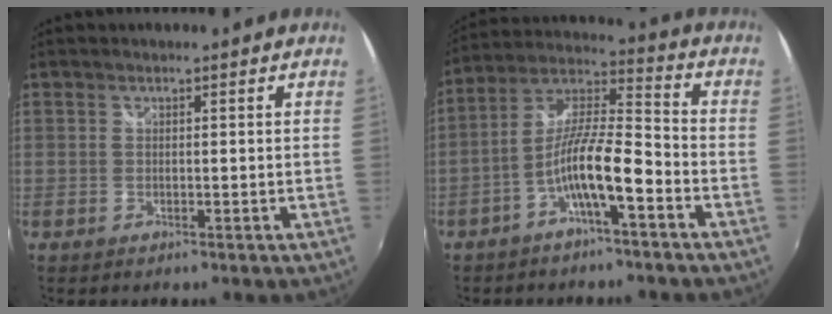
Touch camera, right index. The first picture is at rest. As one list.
[{"total": 10.7, "force": [-5.1, 1.7, 9.3], "torque": [-0.190, 0.013, -0.092]}]